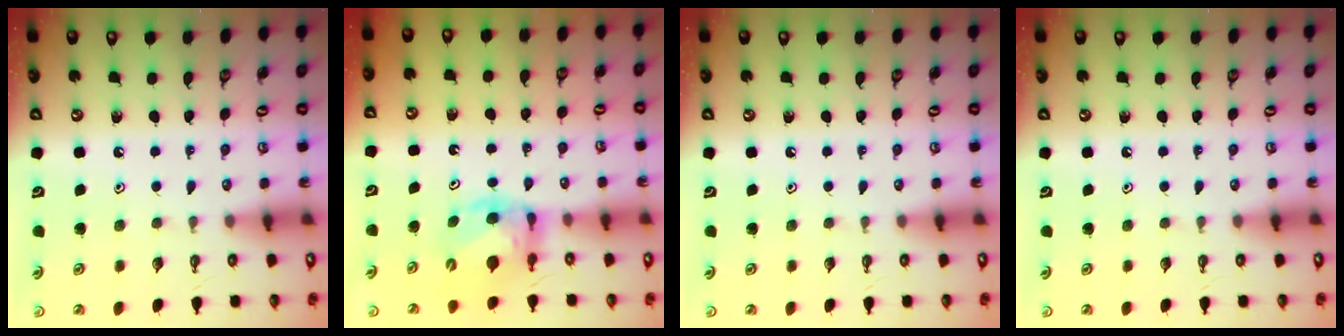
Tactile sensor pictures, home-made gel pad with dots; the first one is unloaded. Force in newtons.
{"total": 7.5, "press": 7.5, "slide": 0.6}
{"total": 0.0}
{"total": 0.0}